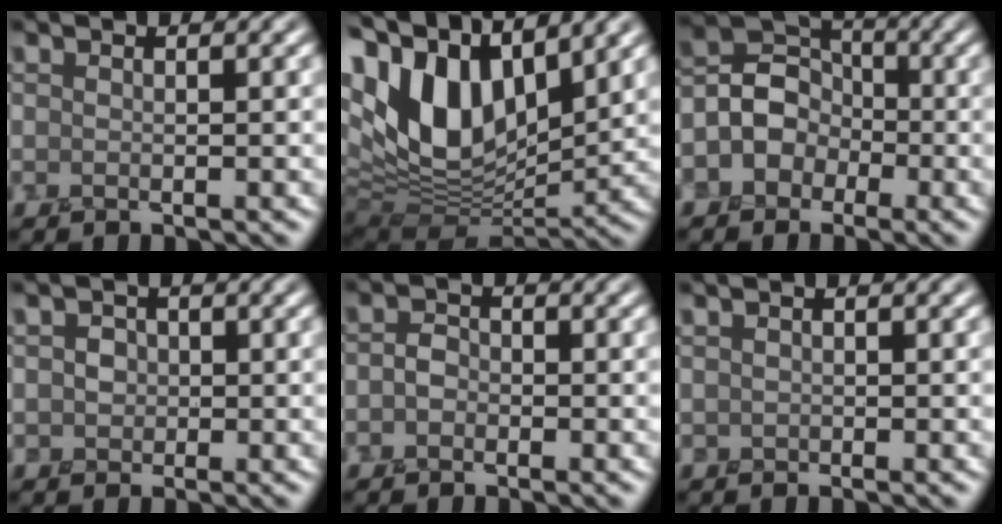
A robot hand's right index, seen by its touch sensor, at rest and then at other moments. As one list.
[{"total": 14.0, "force": [5.6, 7.7, 10.2], "torque": [-0.211, 0.010, 0.104]}, {"total": 4.5, "force": [-1.5, 3.8, 1.8], "torque": [-0.009, 0.007, -0.043]}, {"total": 1.8, "force": [0.1, 1.7, 0.7], "torque": [-0.008, 0.001, -0.002]}, {"total": 1.4, "force": [-0.4, 1.1, 0.7], "torque": [-0.013, 0.001, -0.014]}, {"total": 0.5, "force": [0.1, 0.4, 0.2], "torque": [-0.002, 0.000, 0.000]}]